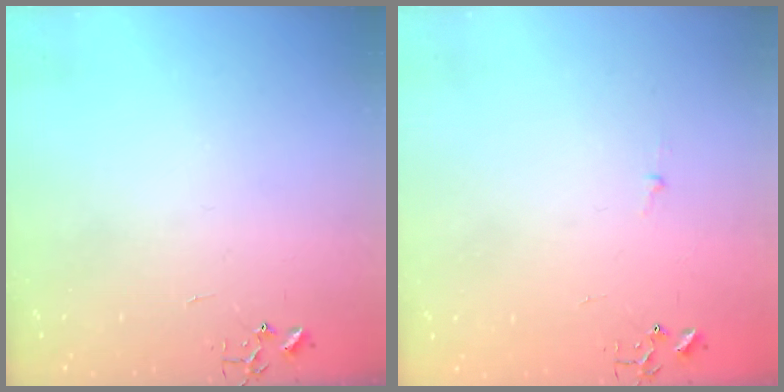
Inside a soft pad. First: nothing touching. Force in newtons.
{"total": 2.7, "press": 2.7, "slide": 0.3}